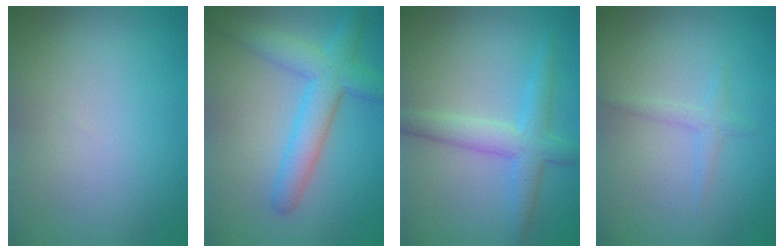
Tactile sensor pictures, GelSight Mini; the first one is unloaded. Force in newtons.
{"total": 5.2, "press": 5.2, "slide": 0.1}
{"total": 3.8, "press": 3.8, "slide": 0.2}
{"total": 1.3, "press": 1.3, "slide": 0.1}